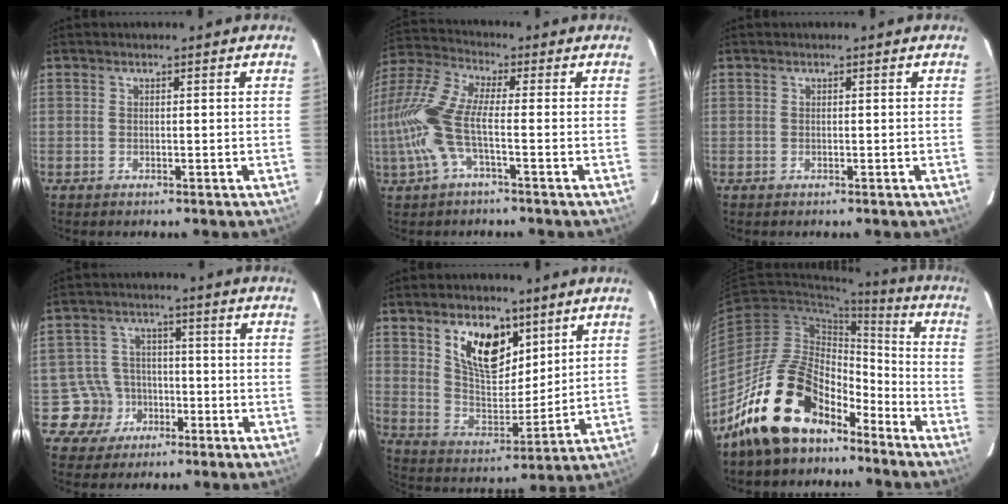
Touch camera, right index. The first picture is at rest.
{"total": 12.5, "force": [-2.6, 3.5, 11.7], "torque": [-0.256, -0.001, -0.056]}
{"total": 0.0}
{"total": 6.8, "force": [-3.1, 6.1, -0.2], "torque": [-0.014, 0.027, -0.050]}
{"total": 13.0, "force": [7.0, 7.0, 8.4], "torque": [-0.141, 0.001, 0.136]}
{"total": 17.4, "force": [-13.0, 8.5, 7.9], "torque": [-0.151, 0.026, -0.216]}